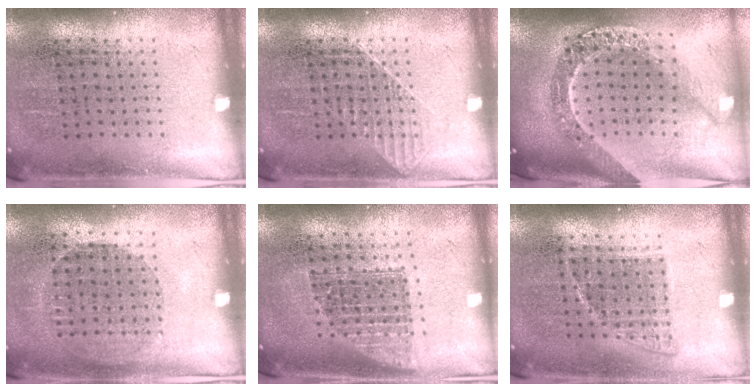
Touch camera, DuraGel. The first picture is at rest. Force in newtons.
{"total": 1.0, "press": 1.0, "slide": 0.2}
{"total": 2.8, "press": 2.2, "slide": 1.7}
{"total": 1.0, "press": 0.8, "slide": 0.5}
{"total": 1.4, "press": 1.1, "slide": 0.8}
{"total": 1.0, "press": 0.9, "slide": 0.5}